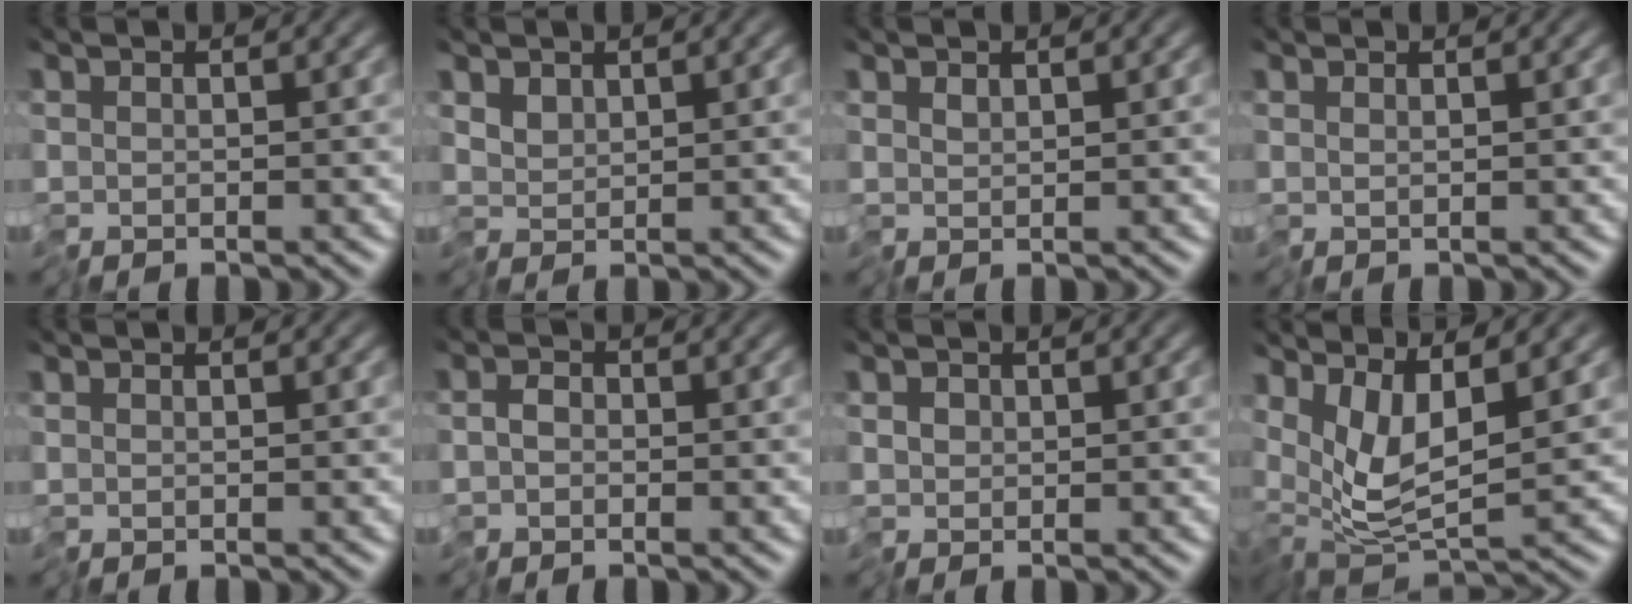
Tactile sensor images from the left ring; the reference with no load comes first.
{"total": 1.2, "force": [0.5, 0.7, 0.8], "torque": [-0.011, -0.002, 0.009]}
{"total": 0.7, "force": [0.6, 0.1, 0.5], "torque": [-0.009, 0.001, 0.013]}
{"total": 0.5, "force": [0.4, -0.3, 0.2], "torque": [-0.001, 0.002, 0.010]}
{"total": 0.0}
{"total": 1.1, "force": [-0.8, 0.6, 0.5], "torque": [0.001, 0.000, -0.021]}
{"total": 1.1, "force": [-0.1, 0.9, 0.6], "torque": [-0.011, 0.002, -0.005]}
{"total": 5.0, "force": [1.3, 1.3, 4.7], "torque": [-0.089, -0.007, 0.025]}